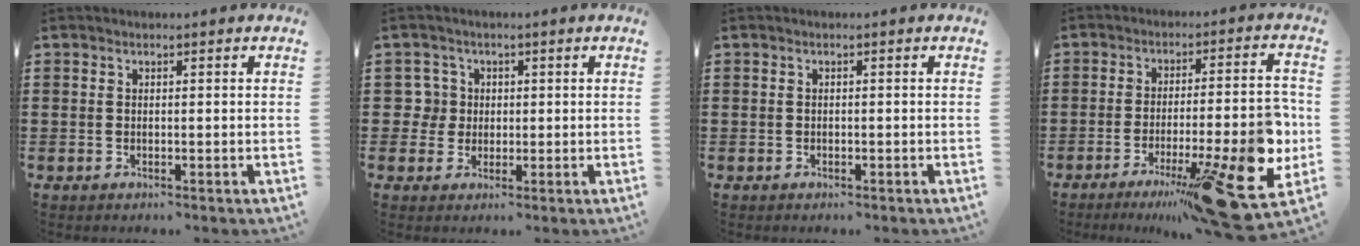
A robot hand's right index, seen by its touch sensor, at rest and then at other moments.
{"total": 3.1, "force": [0.5, 3.0, 0.6], "torque": [-0.025, 0.013, 0.006]}
{"total": 0.0}
{"total": 17.1, "force": [-7.1, 3.3, 15.2], "torque": [-0.206, 0.008, -0.104]}